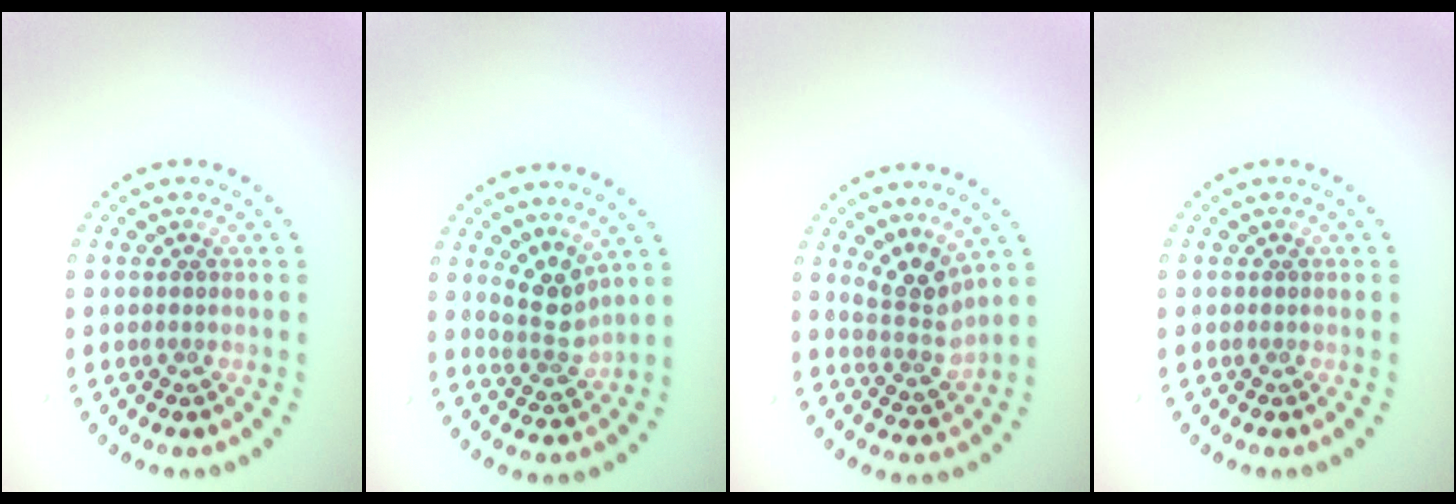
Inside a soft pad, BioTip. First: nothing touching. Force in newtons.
{"total": 2.8, "press": 2.4, "slide": 1.5}
{"total": 3.3, "press": 2.3, "slide": 2.3}
{"total": 0.0}